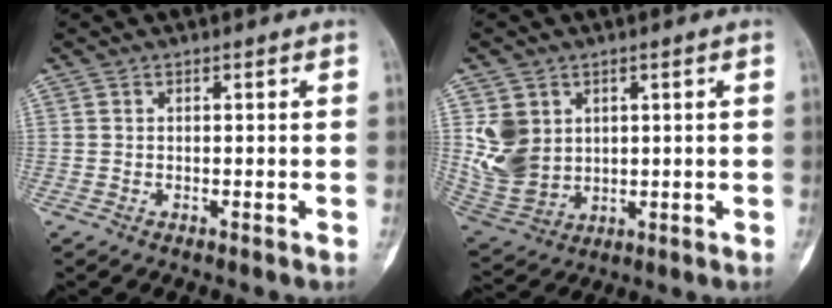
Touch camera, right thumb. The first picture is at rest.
{"total": 9.7, "force": [2.6, 7.8, 5.1], "torque": [-0.082, -0.014, 0.074]}